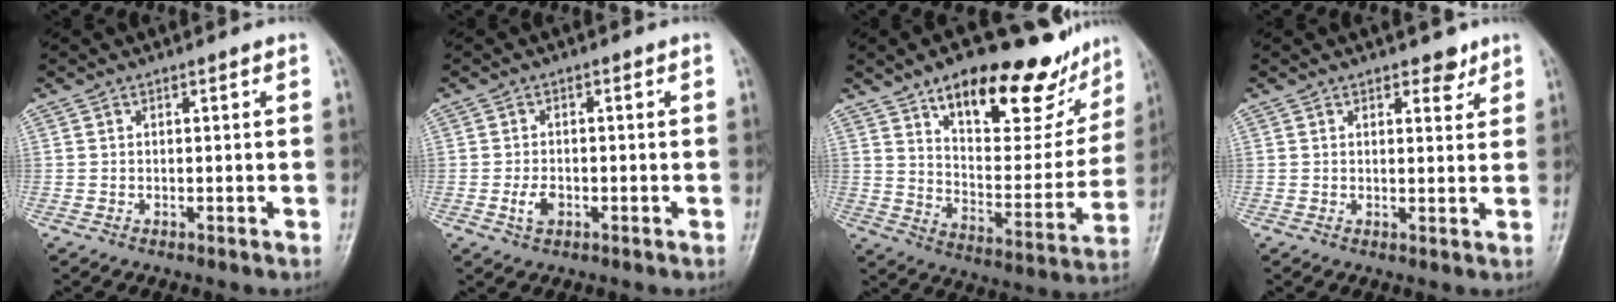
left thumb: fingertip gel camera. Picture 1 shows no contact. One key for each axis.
{"total": 3.0, "fx": -1.0, "fy": 1.9, "fz": 2.1, "tx": -0.037, "ty": 0.004, "tz": -0.019}
{"total": 23.9, "fx": 16.2, "fy": 9.9, "fz": 14.5, "tx": -0.147, "ty": -0.068, "tz": 0.244}
{"total": 3.1, "fx": 2.2, "fy": 1.6, "fz": 1.5, "tx": -0.003, "ty": -0.012, "tz": 0.029}